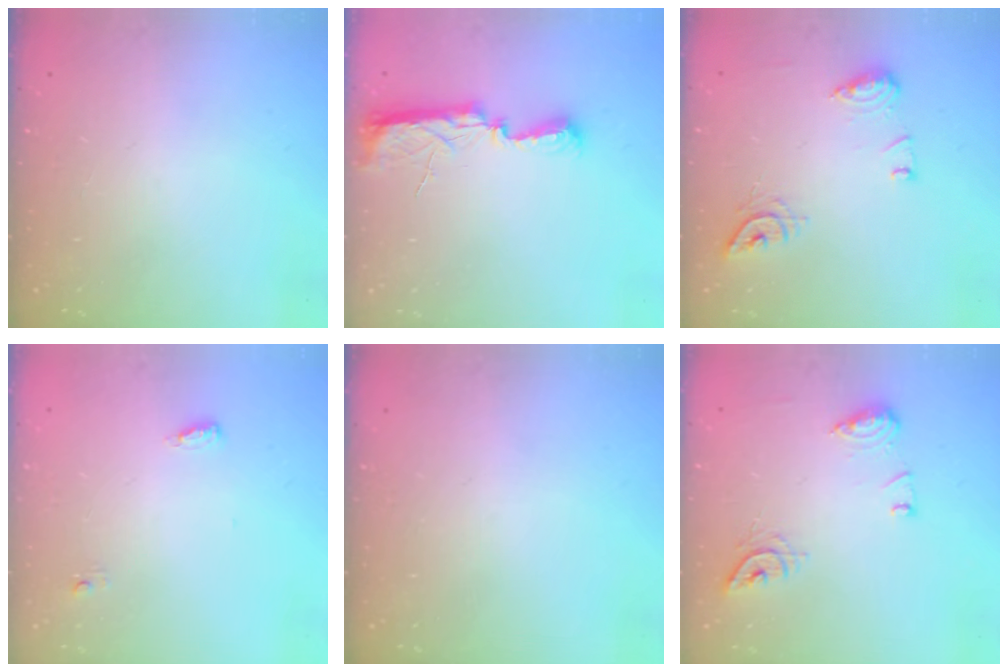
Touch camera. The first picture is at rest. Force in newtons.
{"total": 8.1, "press": 8.0, "slide": 1.2}
{"total": 9.8, "press": 9.8, "slide": 0.6}
{"total": 3.7, "press": 3.5, "slide": 1.2}
{"total": 0.0}
{"total": 9.8, "press": 9.8, "slide": 0.6}